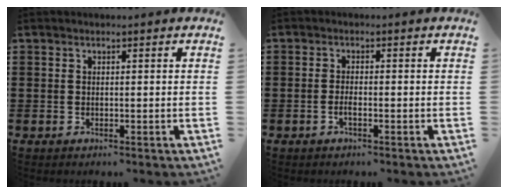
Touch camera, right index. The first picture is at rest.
{"total": 1.4, "force": [-0.6, 0.1, 1.2], "torque": [-0.024, -0.006, -0.008]}